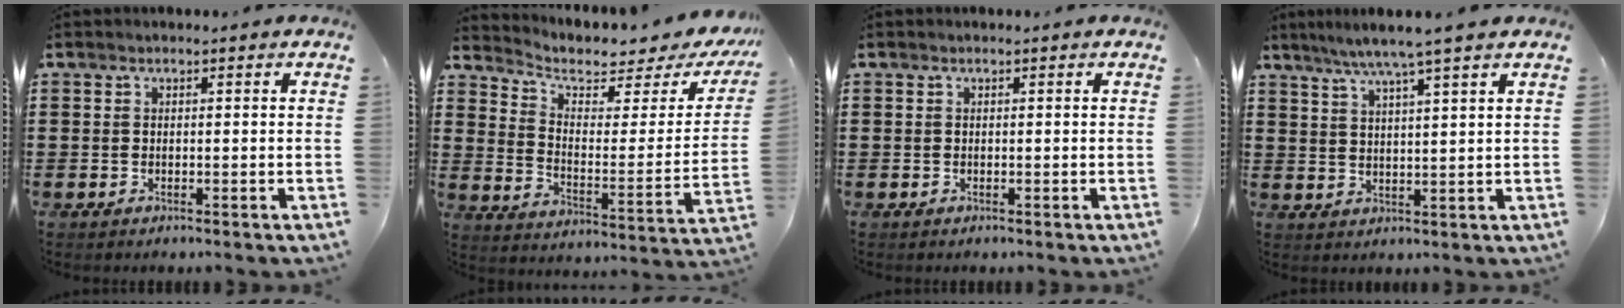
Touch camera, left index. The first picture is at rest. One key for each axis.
{"total": 4.2, "fx": 3.2, "fy": 1.6, "fz": 2.2, "tx": -0.057, "ty": -0.027, "tz": 0.047}
{"total": 0.0}
{"total": 5.5, "fx": 4.4, "fy": -0.8, "fz": 3.3, "tx": -0.075, "ty": -0.013, "tz": 0.075}